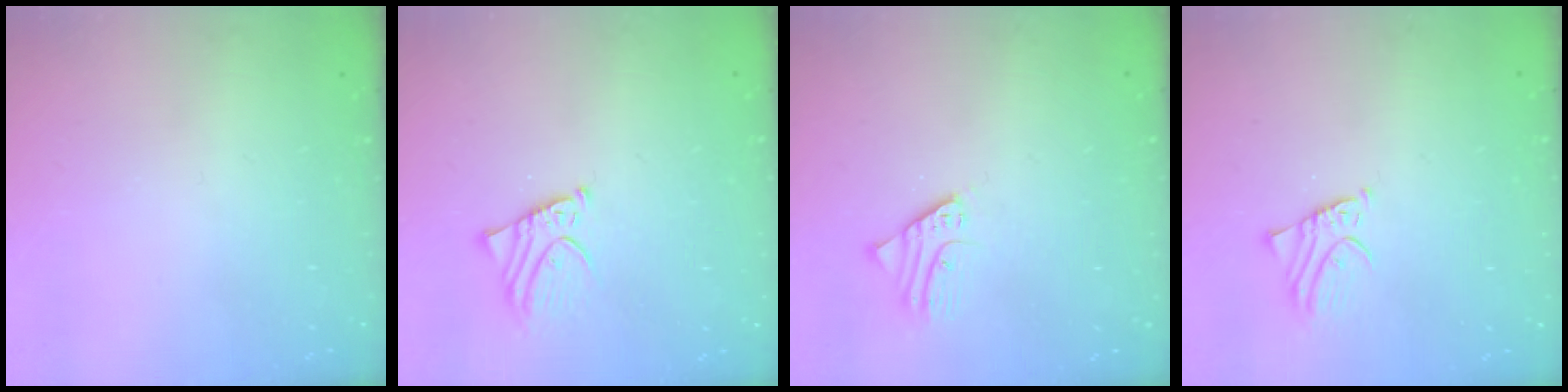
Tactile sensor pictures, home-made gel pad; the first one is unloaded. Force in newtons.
{"total": 2.9, "press": 2.9, "slide": 0.3}
{"total": 2.5, "press": 2.5, "slide": 0.2}
{"total": 2.0, "press": 2.0, "slide": 0.2}